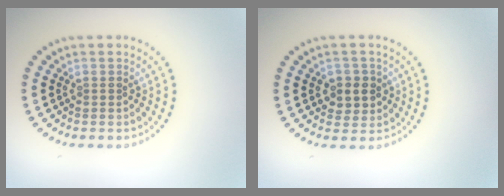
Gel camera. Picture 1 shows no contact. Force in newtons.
{"total": 2.7, "press": 2.6, "slide": 0.8}